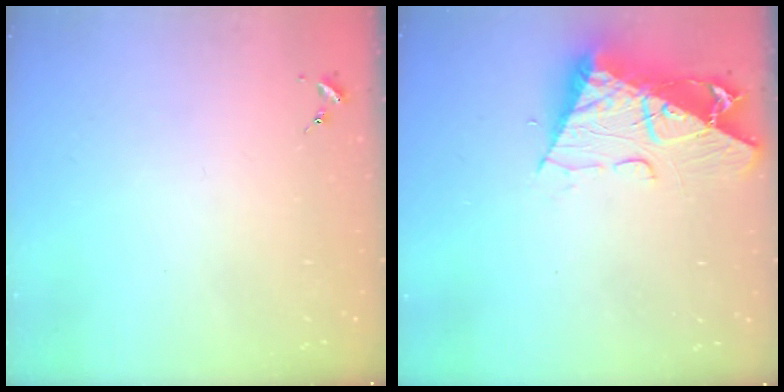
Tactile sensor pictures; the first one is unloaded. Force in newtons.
{"total": 13.2, "press": 13.1, "slide": 1.4}